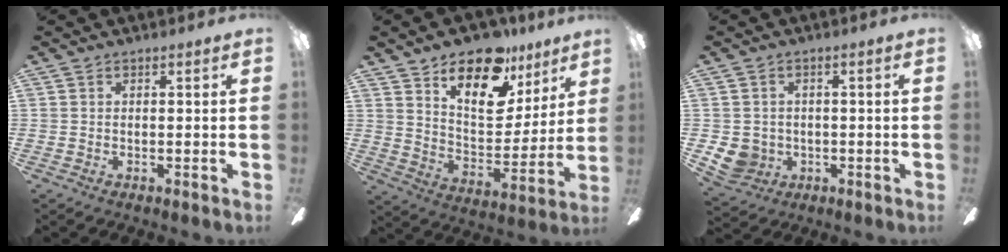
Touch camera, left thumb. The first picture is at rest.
{"total": 18.8, "force": [12.8, 8.9, 10.5], "torque": [-0.167, -0.072, 0.224]}
{"total": 5.1, "force": [-0.7, 4.9, 1.2], "torque": [-0.044, 0.001, -0.012]}